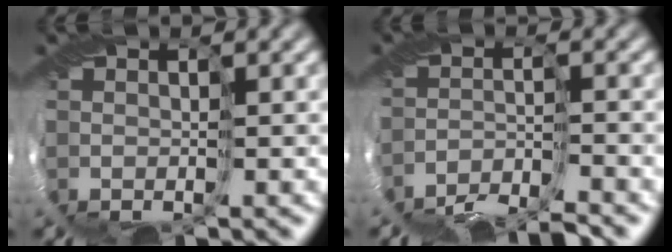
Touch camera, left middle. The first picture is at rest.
{"total": 6.1, "force": [-6.0, 0.3, 1.0], "torque": [-0.022, -0.010, -0.115]}